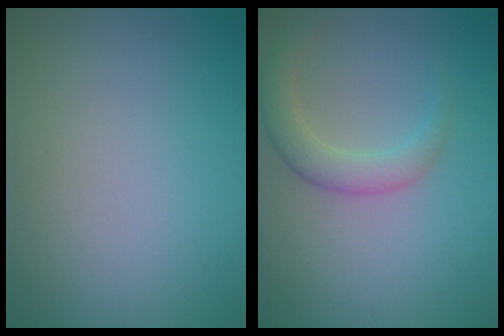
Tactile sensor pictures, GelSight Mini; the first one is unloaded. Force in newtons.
{"total": 2.9, "press": 2.9, "slide": 0.2}